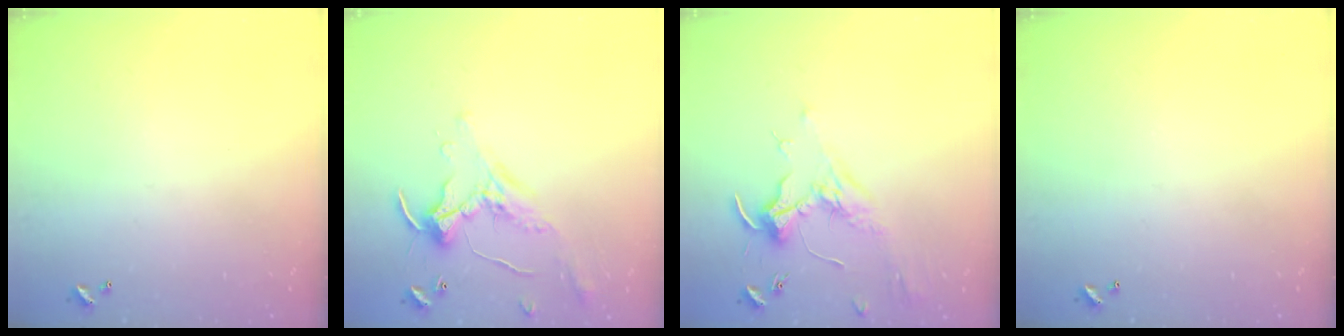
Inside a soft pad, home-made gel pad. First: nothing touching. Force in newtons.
{"total": 0.8, "press": 0.8, "slide": 0.2}
{"total": 1.8, "press": 1.6, "slide": 0.8}
{"total": 0.0}